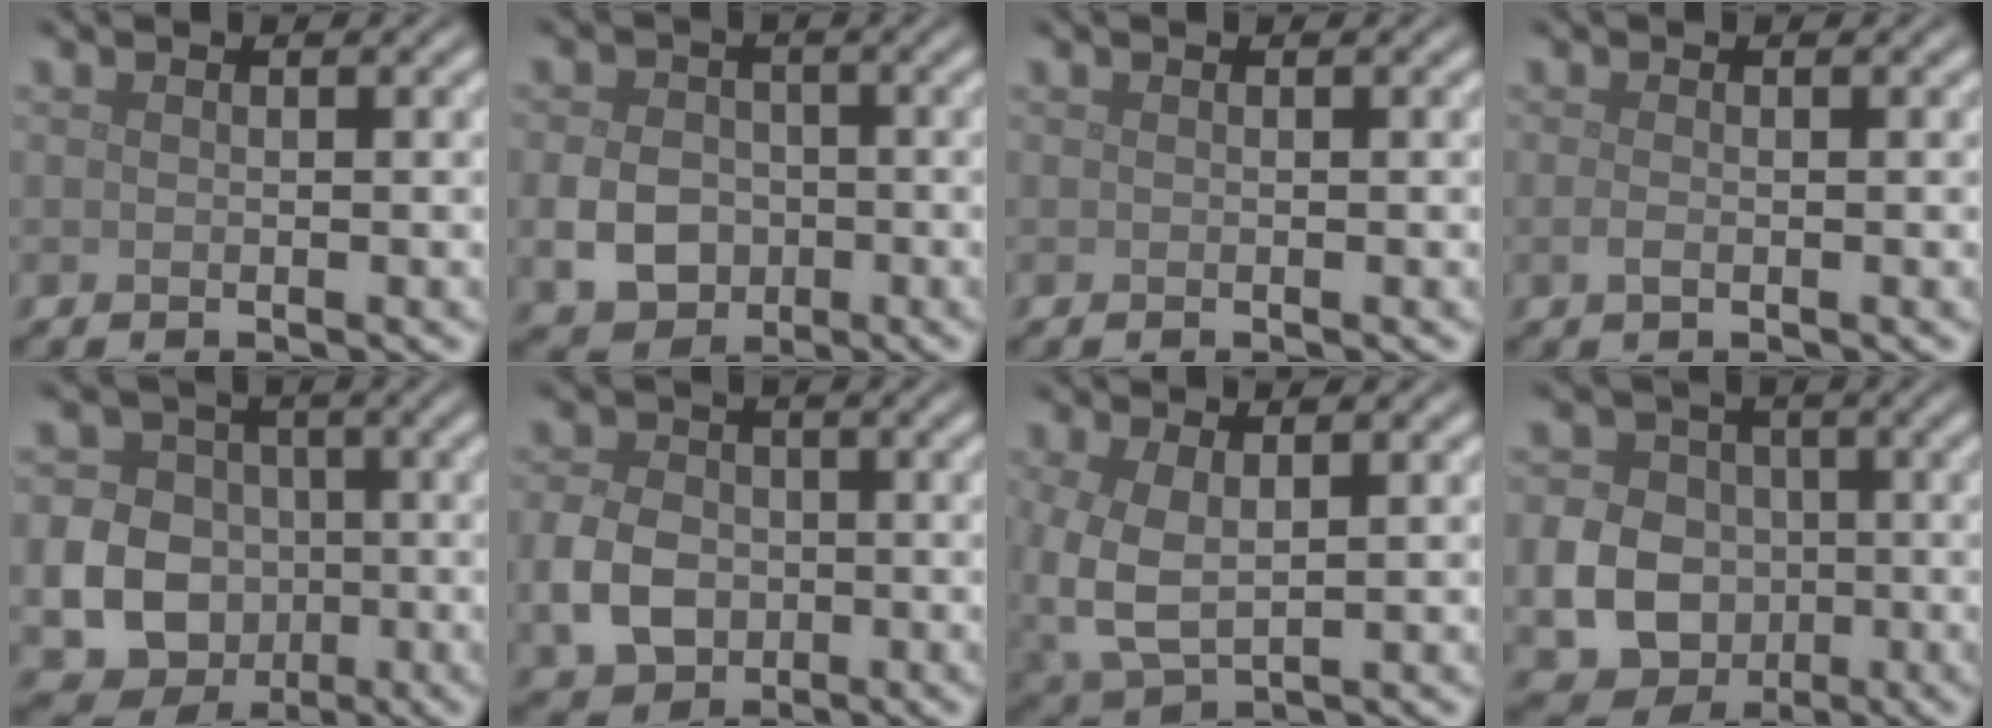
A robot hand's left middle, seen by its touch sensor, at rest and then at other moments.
{"total": 4.5, "force": [-1.0, 3.7, 2.4], "torque": [-0.047, -0.003, -0.024]}
{"total": 0.0}
{"total": 0.9, "force": [-0.2, 0.4, 0.7], "torque": [-0.019, -0.003, -0.006]}
{"total": 12.4, "force": [-3.1, 11.3, 4.0], "torque": [-0.092, -0.024, -0.063]}
{"total": 5.3, "force": [-1.3, 4.1, 3.1], "torque": [-0.070, -0.004, -0.032]}
{"total": 4.7, "force": [0.2, 2.6, 3.9], "torque": [-0.108, -0.008, 0.010]}
{"total": 7.1, "force": [-1.5, 6.2, 3.2], "torque": [-0.062, -0.008, -0.037]}